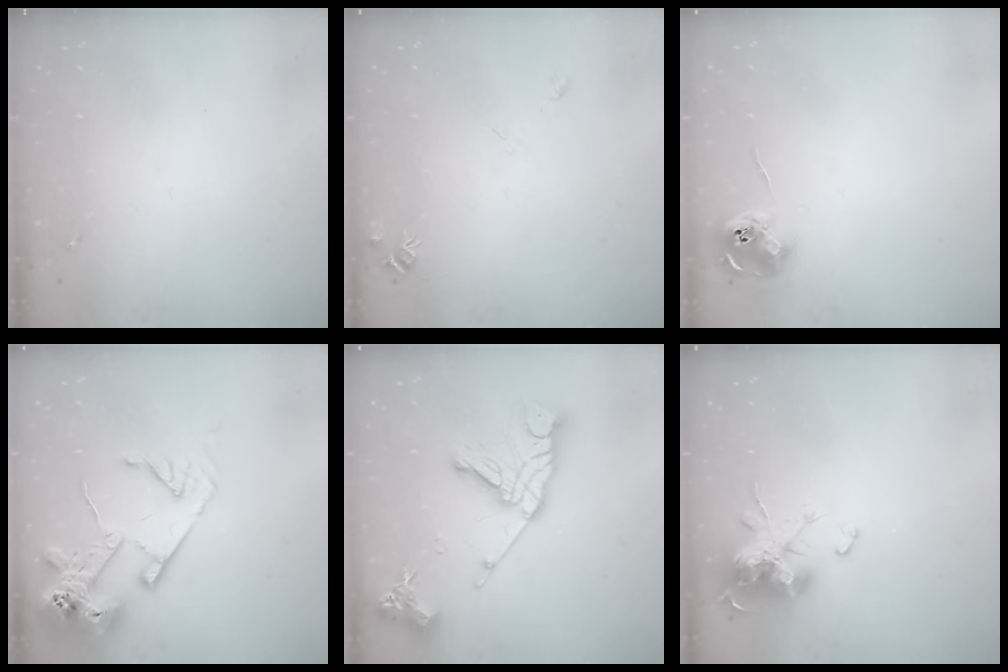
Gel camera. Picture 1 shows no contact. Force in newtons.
{"total": 5.5, "press": 5.5, "slide": 0.7}
{"total": 8.8, "press": 8.8, "slide": 0.1}
{"total": 16.6, "press": 16.5, "slide": 2.0}
{"total": 17.7, "press": 17.6, "slide": 1.3}
{"total": 15.7, "press": 15.7, "slide": 0.1}